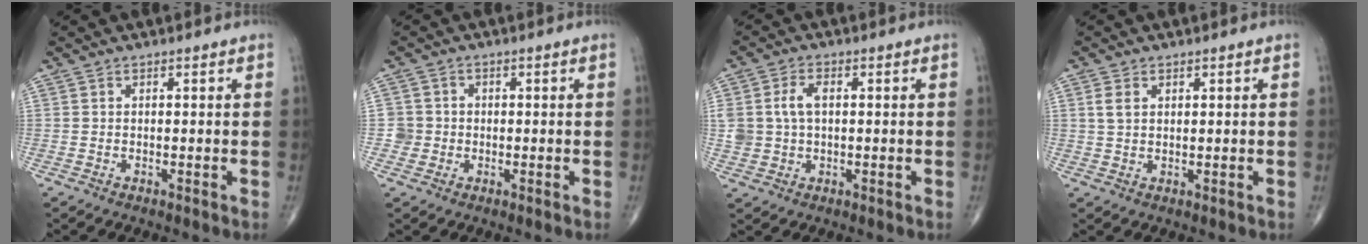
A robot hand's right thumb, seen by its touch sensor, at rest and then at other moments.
{"total": 3.1, "force": [-0.4, 3.1, 0.0], "torque": [0.026, 0.010, -0.011]}
{"total": 6.1, "force": [0.9, 4.1, 4.4], "torque": [-0.092, 0.007, 0.020]}
{"total": 2.8, "force": [1.1, 1.9, 1.8], "torque": [-0.035, 0.001, 0.027]}